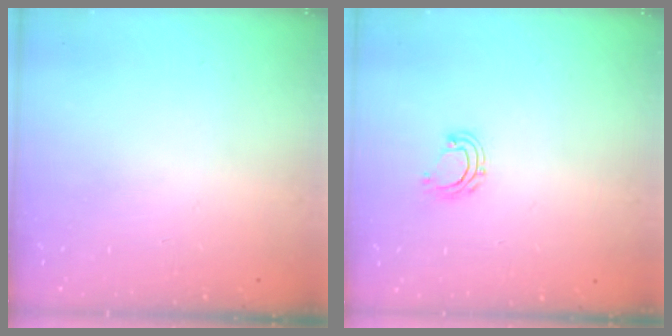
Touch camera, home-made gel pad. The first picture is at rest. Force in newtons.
{"total": 6.1, "press": 6.0, "slide": 1.1}